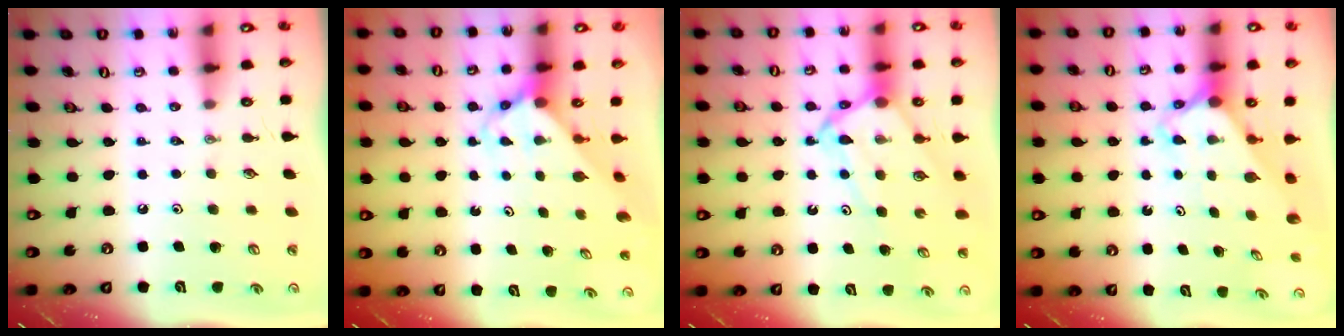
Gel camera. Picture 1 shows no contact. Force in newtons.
{"total": 3.7, "press": 3.7, "slide": 0.1}
{"total": 9.1, "press": 9.0, "slide": 0.9}
{"total": 2.5, "press": 2.5, "slide": 0.2}